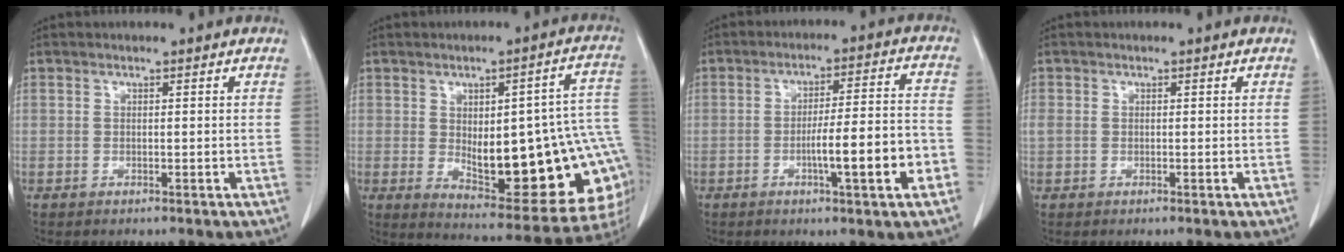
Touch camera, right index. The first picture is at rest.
{"total": 23.1, "force": [-1.9, 7.2, 21.9], "torque": [-0.211, 0.022, 0.005]}
{"total": 10.6, "force": [-3.6, 0.6, 10.0], "torque": [-0.149, 0.009, -0.052]}
{"total": 1.0, "force": [0.0, 0.8, 0.5], "torque": [-0.022, 0.014, 0.004]}